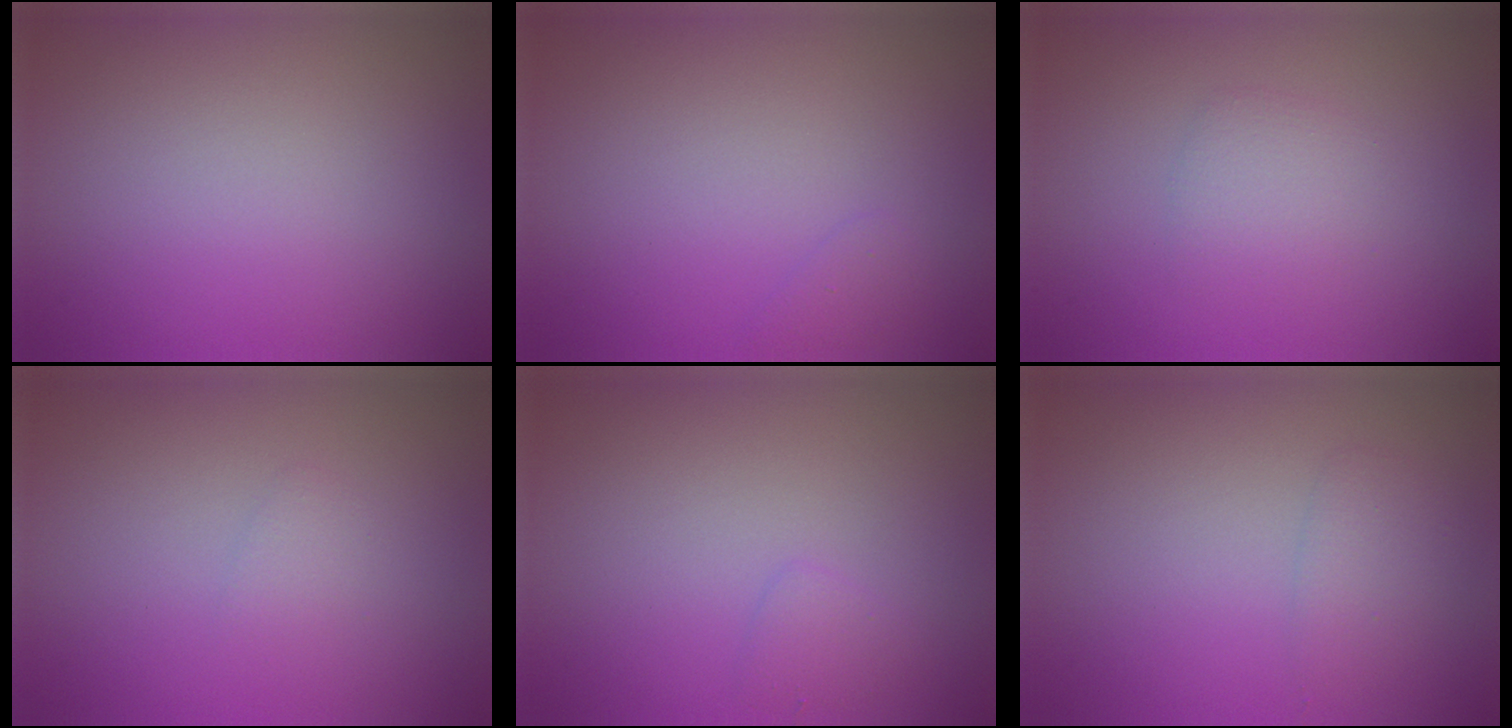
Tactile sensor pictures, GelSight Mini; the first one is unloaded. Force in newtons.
{"total": 0.9, "press": 0.9, "slide": 0.0}
{"total": 1.7, "press": 1.7, "slide": 0.0}
{"total": 0.8, "press": 0.8, "slide": 0.1}
{"total": 1.0, "press": 1.0, "slide": 0.1}
{"total": 1.4, "press": 1.4, "slide": 0.1}